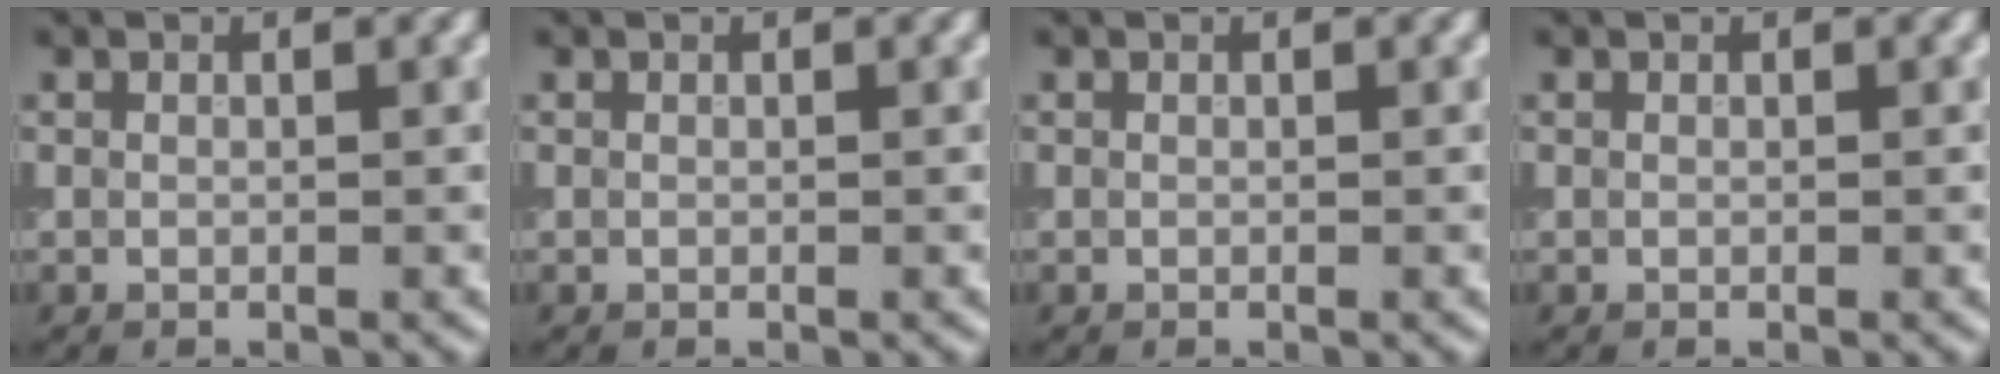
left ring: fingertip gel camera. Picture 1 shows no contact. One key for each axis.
{"total": 0.0}
{"total": 0.0}
{"total": 0.0}